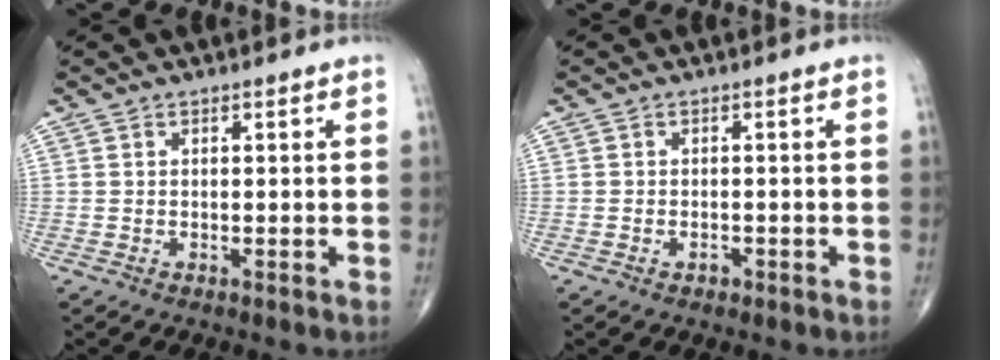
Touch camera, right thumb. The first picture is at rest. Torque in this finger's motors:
{"motor_torque": [-0.09, 0.16, -0.22, -0.22, 0.00]}